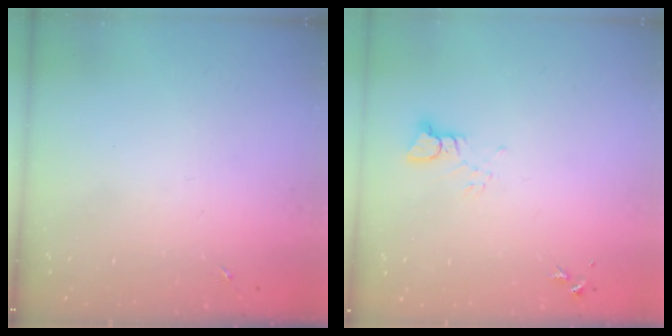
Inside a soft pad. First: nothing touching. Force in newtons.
{"total": 3.4, "press": 3.4, "slide": 0.3}